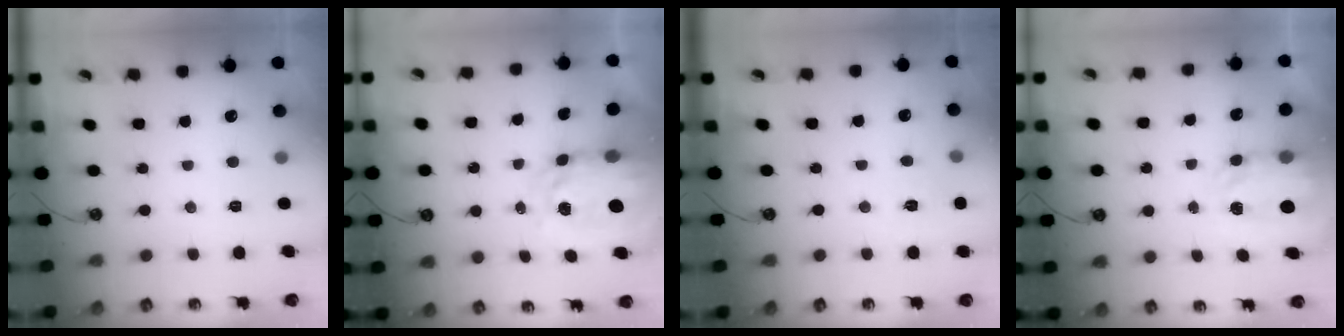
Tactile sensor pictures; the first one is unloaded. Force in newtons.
{"total": 8.9, "press": 8.8, "slide": 0.9}
{"total": 5.5, "press": 5.5, "slide": 0.7}
{"total": 5.0, "press": 5.0, "slide": 0.3}